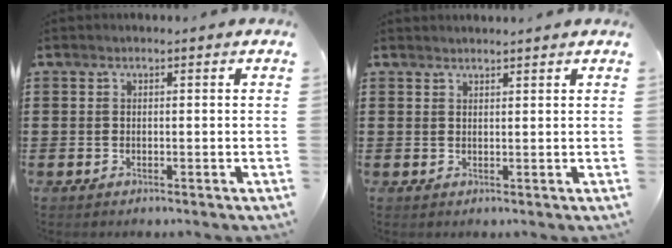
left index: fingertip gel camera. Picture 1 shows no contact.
{"total": 1.2, "force": [1.2, -0.1, 0.1], "torque": [-0.003, -0.002, 0.024]}